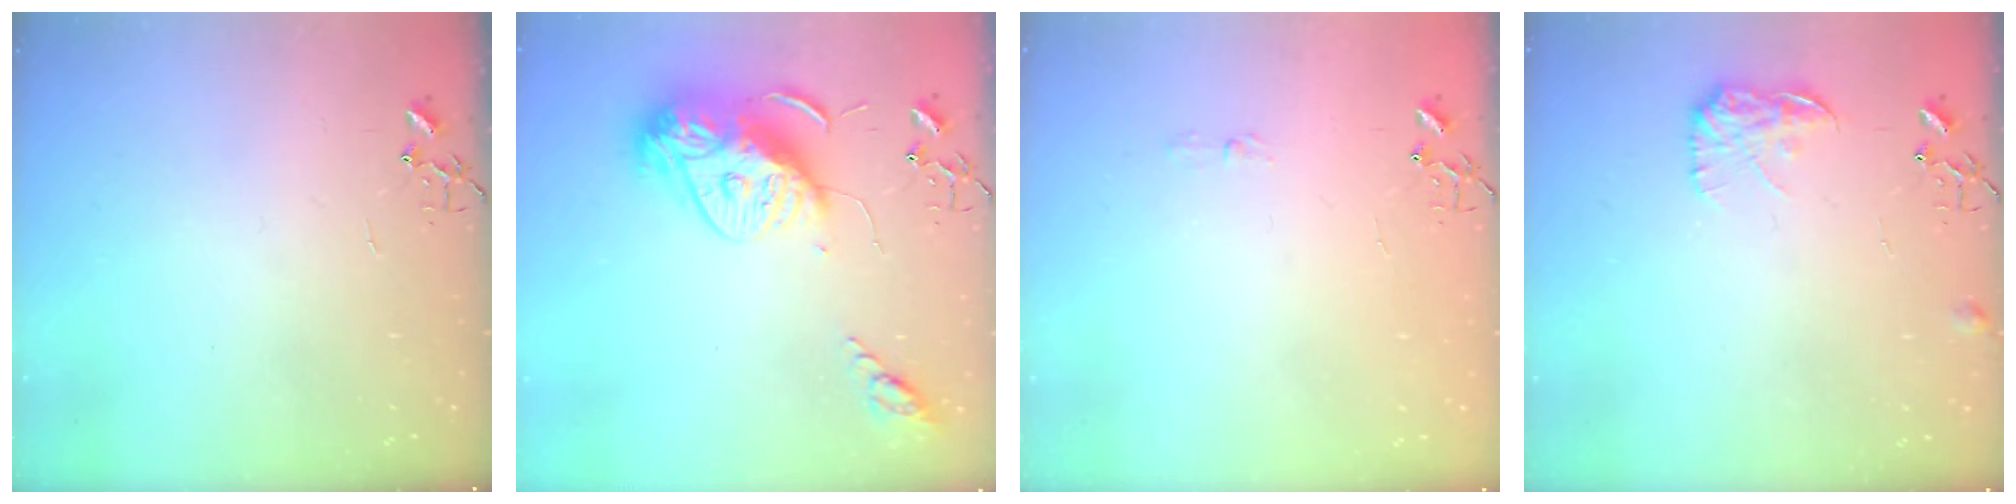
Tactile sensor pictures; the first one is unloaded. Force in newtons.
{"total": 15.7, "press": 15.6, "slide": 1.7}
{"total": 2.9, "press": 2.9, "slide": 0.5}
{"total": 9.2, "press": 9.2, "slide": 0.4}